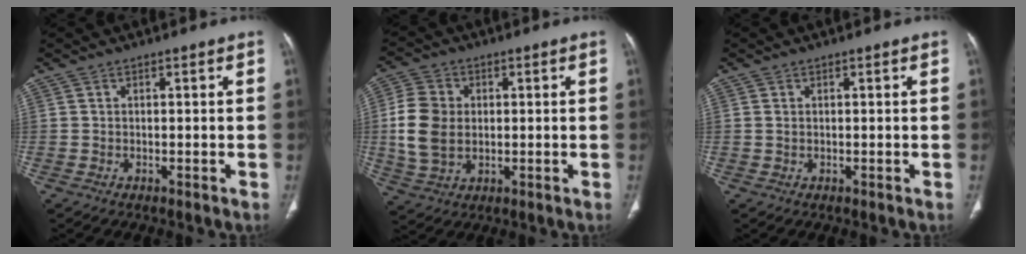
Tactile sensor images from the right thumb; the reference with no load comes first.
{"total": 10.3, "force": [0.3, 7.6, 6.9], "torque": [-0.135, 0.003, 0.007]}
{"total": 0.5, "force": [0.1, 0.3, 0.4], "torque": [-0.010, 0.004, 0.005]}